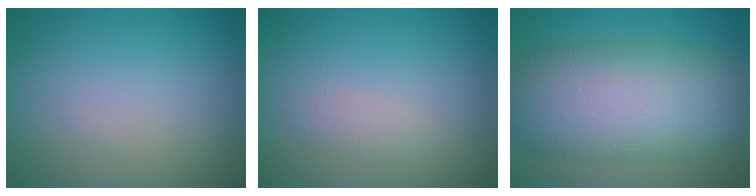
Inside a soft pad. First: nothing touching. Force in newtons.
{"total": 1.1, "press": 1.1, "slide": 0.1}
{"total": 12.0, "press": 12.0, "slide": 0.3}